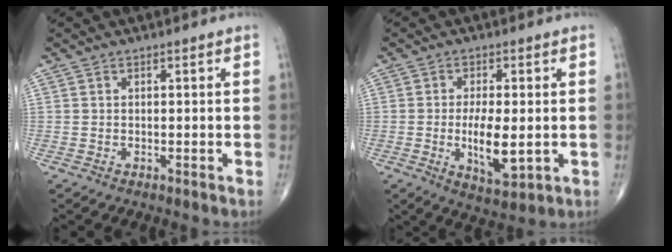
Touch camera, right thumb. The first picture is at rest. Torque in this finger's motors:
{"motor_torque": [2.70, 2.30, 0.96, -0.17, 0.33]}